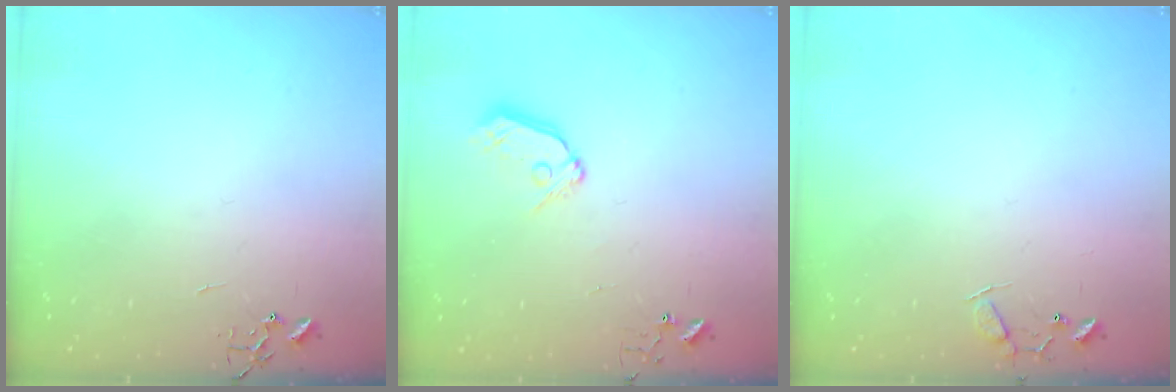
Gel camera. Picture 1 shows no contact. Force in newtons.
{"total": 8.4, "press": 8.4, "slide": 0.8}
{"total": 7.7, "press": 7.6, "slide": 0.5}